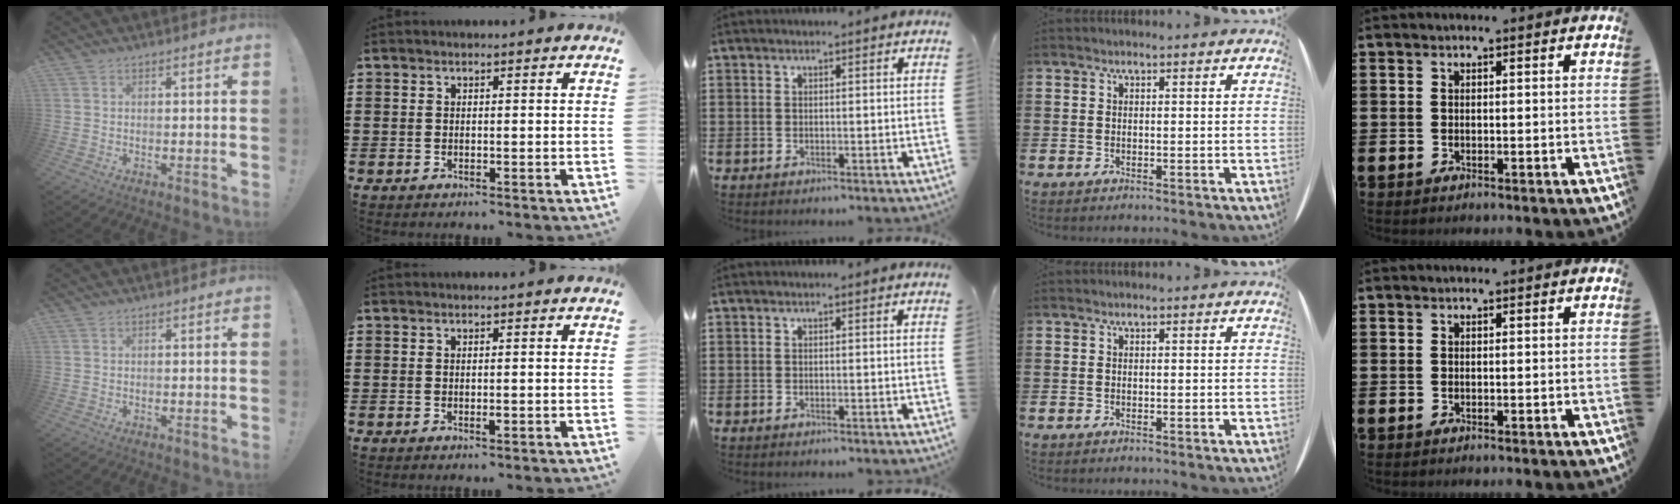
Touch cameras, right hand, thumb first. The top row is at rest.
{"index": {"total": 1.0, "force": [-0.2, 0.2, 0.9], "torque": [-0.017, -0.004, -0.002]}}